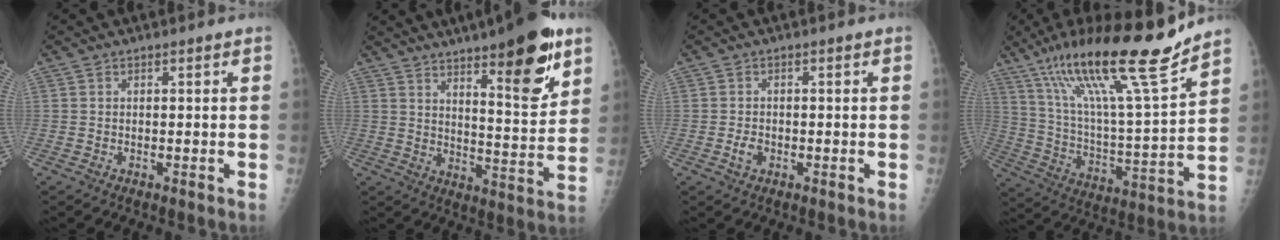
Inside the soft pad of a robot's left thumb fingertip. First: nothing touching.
{"total": 16.8, "force": [9.9, 4.1, 12.9], "torque": [-0.158, -0.059, 0.150]}
{"total": 2.2, "force": [-0.7, 1.6, 1.3], "torque": [-0.020, 0.003, -0.013]}
{"total": 23.9, "force": [16.7, 2.8, 16.9], "torque": [-0.271, -0.065, 0.292]}